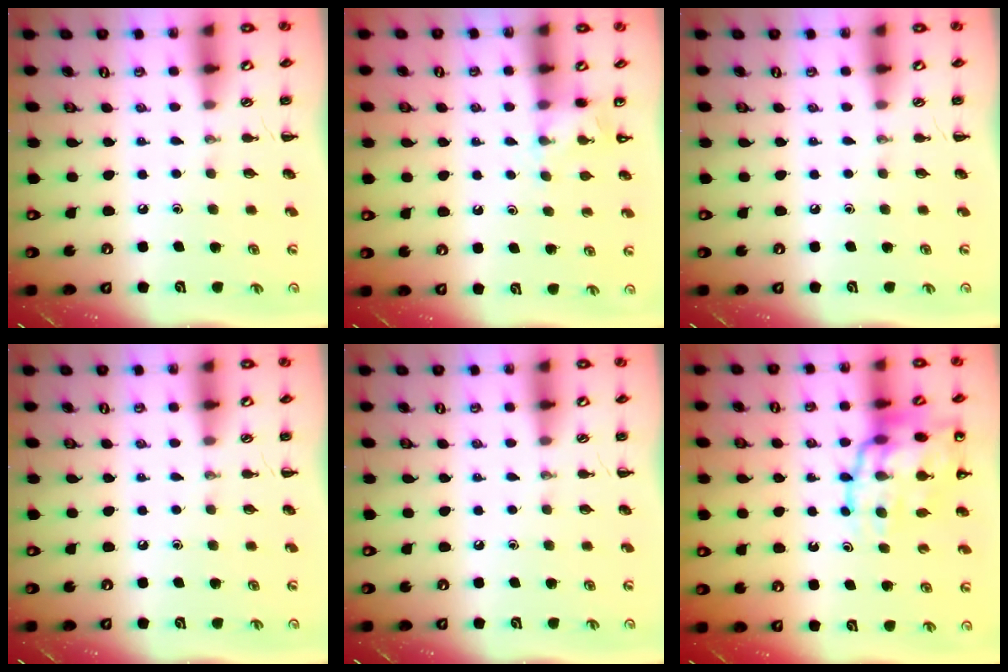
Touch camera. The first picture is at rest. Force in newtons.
{"total": 5.4, "press": 5.1, "slide": 1.6}
{"total": 0.0}
{"total": 0.0}
{"total": 0.0}
{"total": 21.4, "press": 21.0, "slide": 4.0}